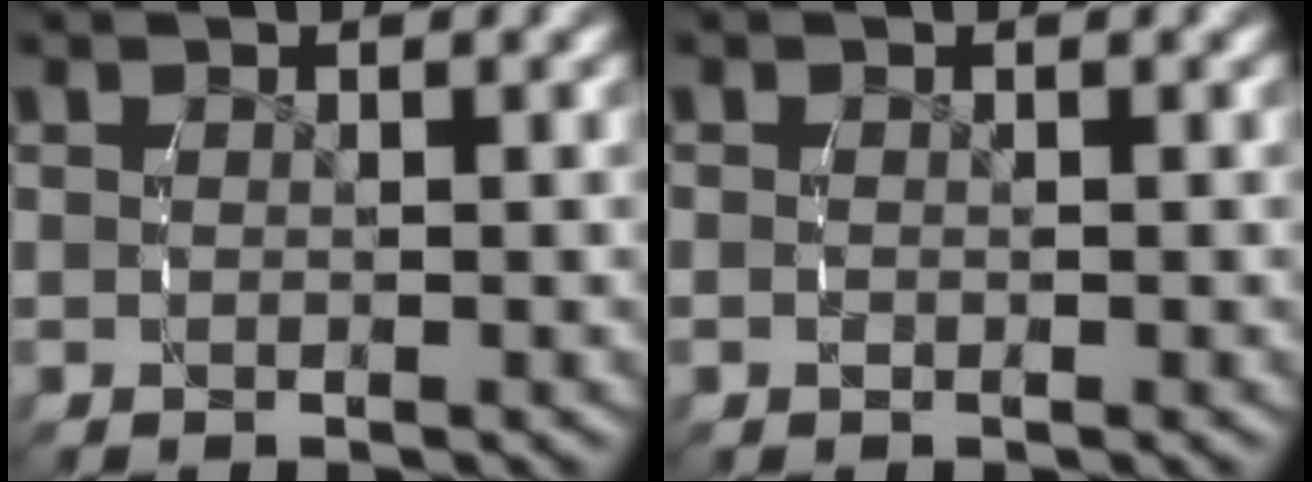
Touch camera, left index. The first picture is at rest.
{"total": 0.8, "force": [-0.4, 0.7, 0.1], "torque": [-0.015, -0.005, -0.004]}